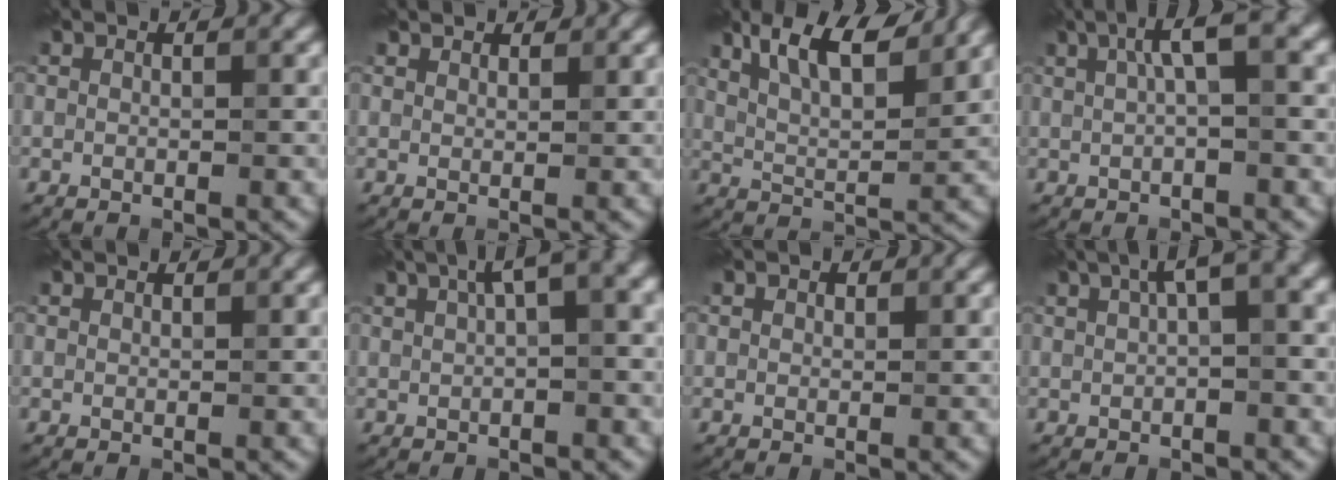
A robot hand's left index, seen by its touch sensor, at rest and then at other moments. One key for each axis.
{"total": 1.6, "fx": 1.5, "fy": 0.4, "fz": -0.1, "tx": -0.001, "ty": -0.005, "tz": 0.020}
{"total": 6.5, "fx": 4.3, "fy": 1.9, "fz": 4.4, "tx": -0.079, "ty": 0.008, "tz": 0.072}
{"total": 4.1, "fx": 1.5, "fy": 0.8, "fz": 3.8, "tx": -0.062, "ty": 0.017, "tz": 0.020}
{"total": 0.7, "fx": 0.7, "fy": 0.1, "fz": -0.2, "tx": 0.002, "ty": -0.001, "tz": 0.009}
{"total": 5.4, "fx": 2.3, "fy": 1.4, "fz": 4.7, "tx": -0.067, "ty": 0.020, "tz": 0.035}
{"total": 0.6, "fx": 0.4, "fy": 0.4, "fz": -0.1, "tx": 0.004, "ty": -0.002, "tz": 0.004}
{"total": 4.6, "fx": 1.9, "fy": 1.1, "fz": 4.1, "tx": -0.059, "ty": 0.018, "tz": 0.025}